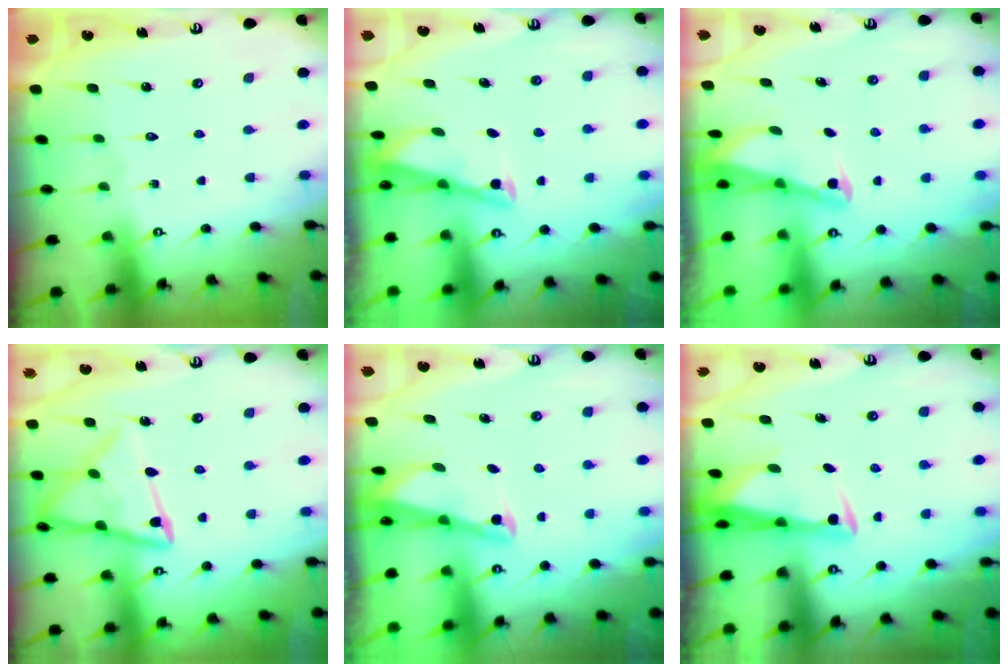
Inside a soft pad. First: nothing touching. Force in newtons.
{"total": 3.0, "press": 3.0, "slide": 0.3}
{"total": 2.0, "press": 2.0, "slide": 0.4}
{"total": 15.1, "press": 15.1, "slide": 1.3}
{"total": 2.2, "press": 2.2, "slide": 0.3}
{"total": 2.9, "press": 2.9, "slide": 0.7}